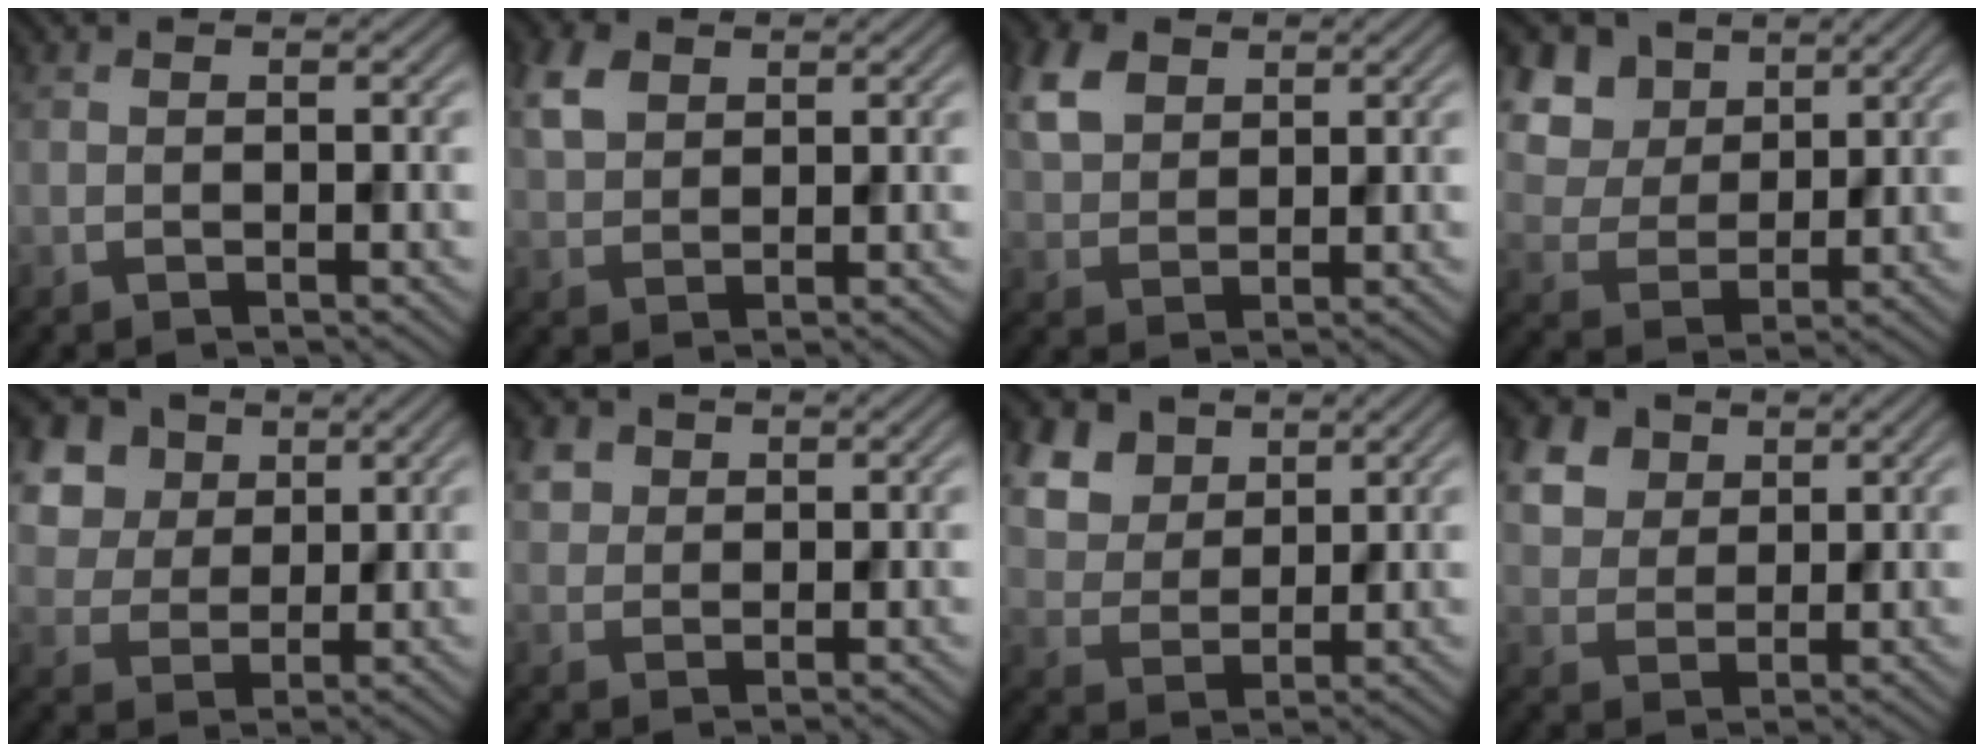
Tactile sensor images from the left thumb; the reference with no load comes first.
{"total": 4.4, "force": [2.0, 3.0, 2.5], "torque": [-0.064, 0.008, 0.041]}
{"total": 5.7, "force": [2.7, 3.8, 3.2], "torque": [-0.086, 0.008, 0.055]}
{"total": 9.6, "force": [4.8, 7.0, 4.4], "torque": [-0.157, 0.009, 0.104]}
{"total": 8.9, "force": [4.4, 6.6, 4.1], "torque": [-0.151, 0.005, 0.093]}
{"total": 3.1, "force": [1.5, 2.5, 1.1], "torque": [-0.038, 0.000, 0.034]}
{"total": 7.9, "force": [4.5, 5.3, 3.7], "torque": [-0.127, -0.006, 0.096]}
{"total": 7.1, "force": [3.7, 5.0, 3.3], "torque": [-0.125, 0.007, 0.074]}